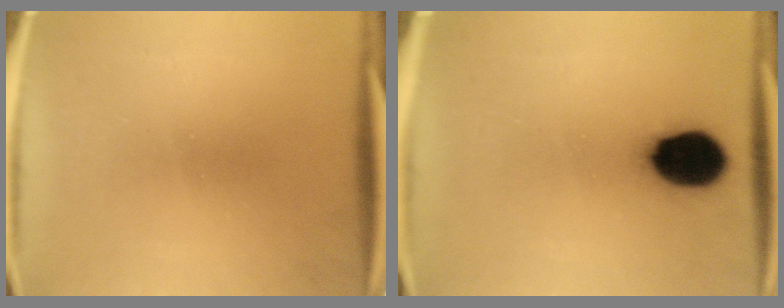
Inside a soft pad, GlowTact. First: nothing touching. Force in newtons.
{"total": 13.6}